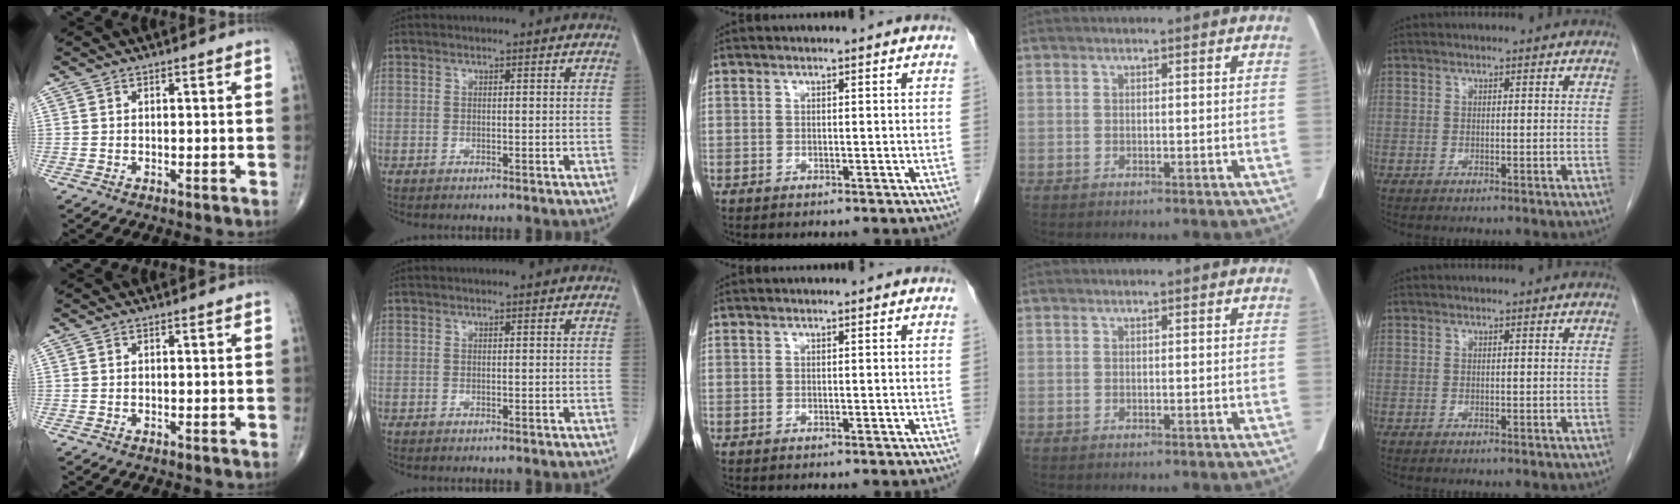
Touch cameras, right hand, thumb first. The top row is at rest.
{}